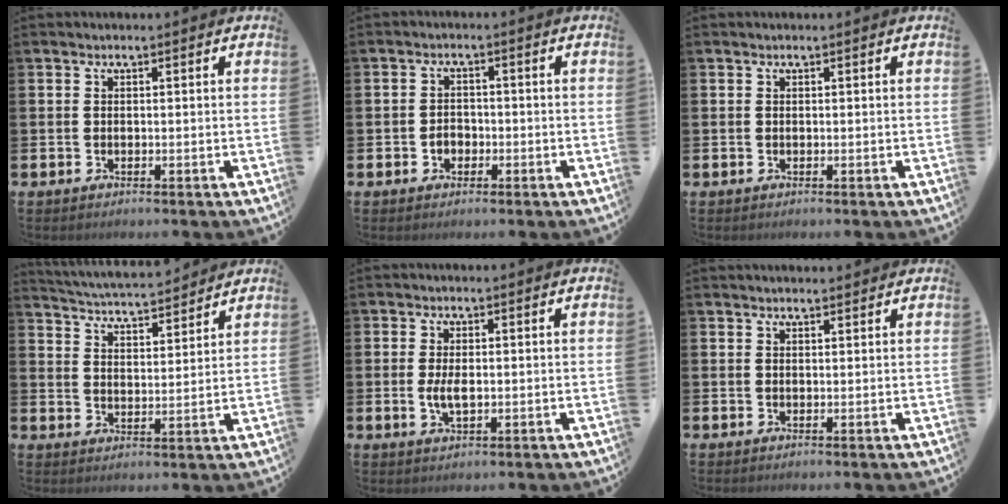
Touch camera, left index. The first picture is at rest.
{"total": 2.0, "force": [-0.7, 1.7, 0.8], "torque": [-0.006, 0.001, -0.020]}
{"total": 0.0}
{"total": 5.1, "force": [5.0, 0.4, 0.4], "torque": [-0.031, -0.036, 0.087]}
{"total": 2.9, "force": [-0.1, 1.3, 2.6], "torque": [-0.046, 0.003, -0.004]}
{"total": 1.2, "force": [1.1, 0.2, 0.2], "torque": [0.005, -0.002, 0.019]}